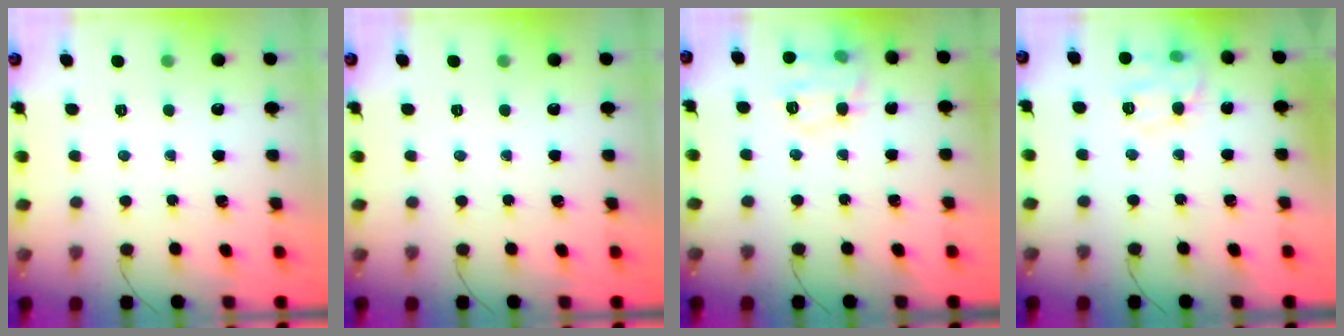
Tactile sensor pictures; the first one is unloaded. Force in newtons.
{"total": 0.0}
{"total": 11.1, "press": 11.1, "slide": 0.3}
{"total": 10.8, "press": 10.8, "slide": 0.4}